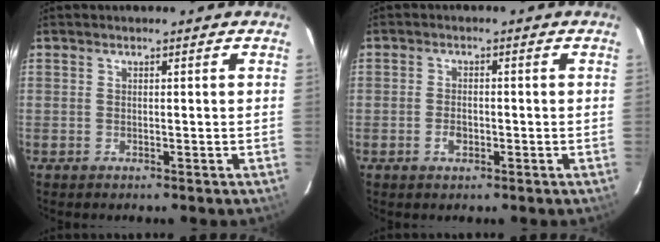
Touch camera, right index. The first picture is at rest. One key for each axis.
{"total": 2.6, "fx": -1.0, "fy": 1.7, "fz": 1.8, "tx": -0.036, "ty": 0.001, "tz": -0.018}